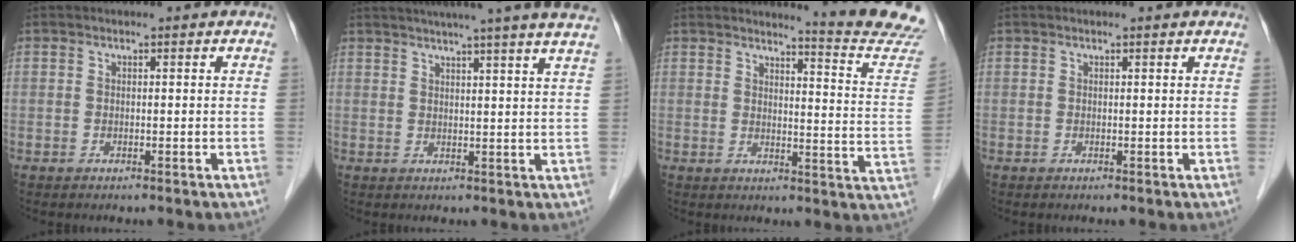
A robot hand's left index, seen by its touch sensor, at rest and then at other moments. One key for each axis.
{"total": 16.4, "fx": 13.9, "fy": -1.4, "fz": 8.5, "tx": -0.133, "ty": 0.001, "tz": 0.166}
{"total": 13.3, "fx": 13.1, "fy": -1.9, "fz": 1.6, "tx": -0.021, "ty": -0.118, "tz": 0.134}
{"total": 1.0, "fx": 1.0, "fy": -0.1, "fz": 0.3, "tx": -0.012, "ty": 0.006, "tz": 0.013}